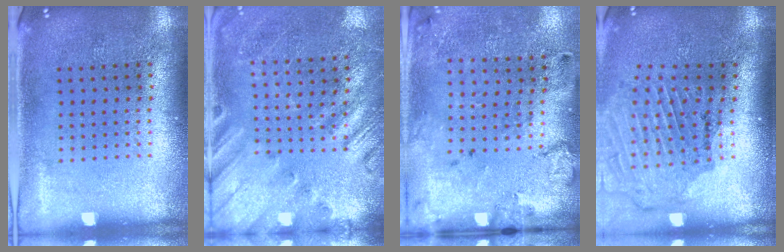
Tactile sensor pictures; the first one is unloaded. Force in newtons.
{"total": 2.2, "press": 1.8, "slide": 1.2}
{"total": 2.1, "press": 1.4, "slide": 1.6}
{"total": 1.9, "press": 1.8, "slide": 0.3}